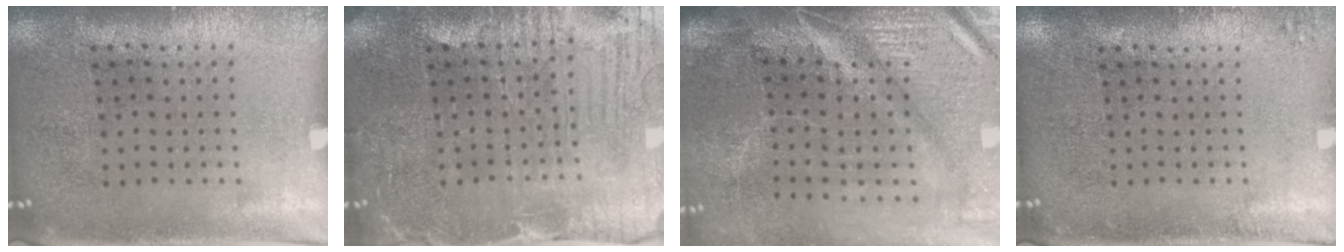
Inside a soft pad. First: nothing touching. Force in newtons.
{"total": 4.1, "press": 4.0, "slide": 1.0}
{"total": 4.6, "press": 3.9, "slide": 2.5}
{"total": 1.0, "press": 1.0, "slide": 0.3}